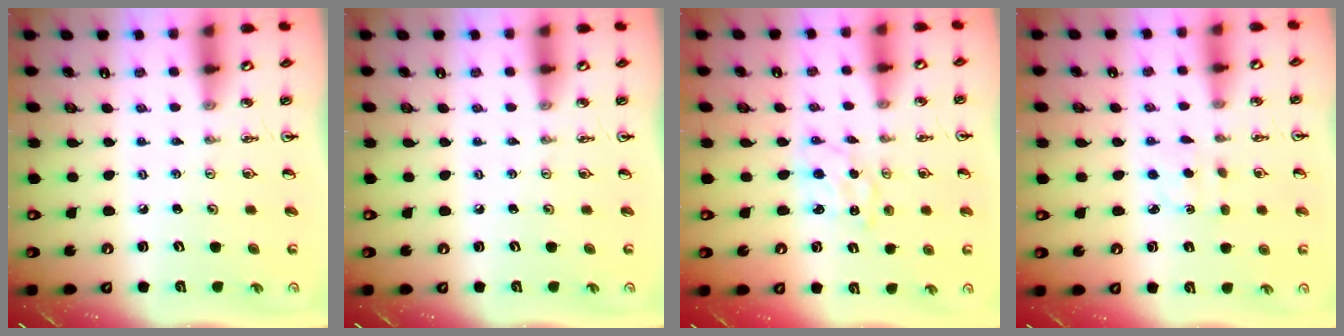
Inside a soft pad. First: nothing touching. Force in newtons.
{"total": 0.0}
{"total": 1.7, "press": 1.7, "slide": 0.3}
{"total": 1.6, "press": 1.5, "slide": 0.5}